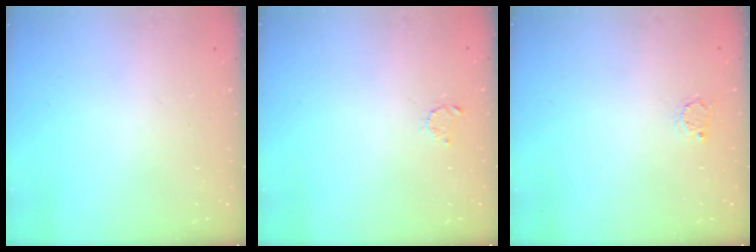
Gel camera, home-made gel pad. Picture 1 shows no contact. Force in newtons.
{"total": 2.1, "press": 2.1, "slide": 0.3}
{"total": 2.0, "press": 2.0, "slide": 0.4}